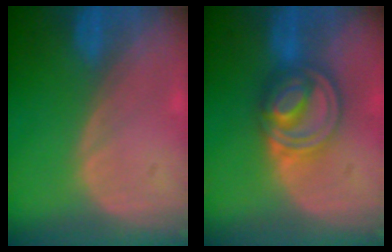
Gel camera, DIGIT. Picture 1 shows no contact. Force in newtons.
{"total": 7.9, "press": 6.9, "slide": 3.8}